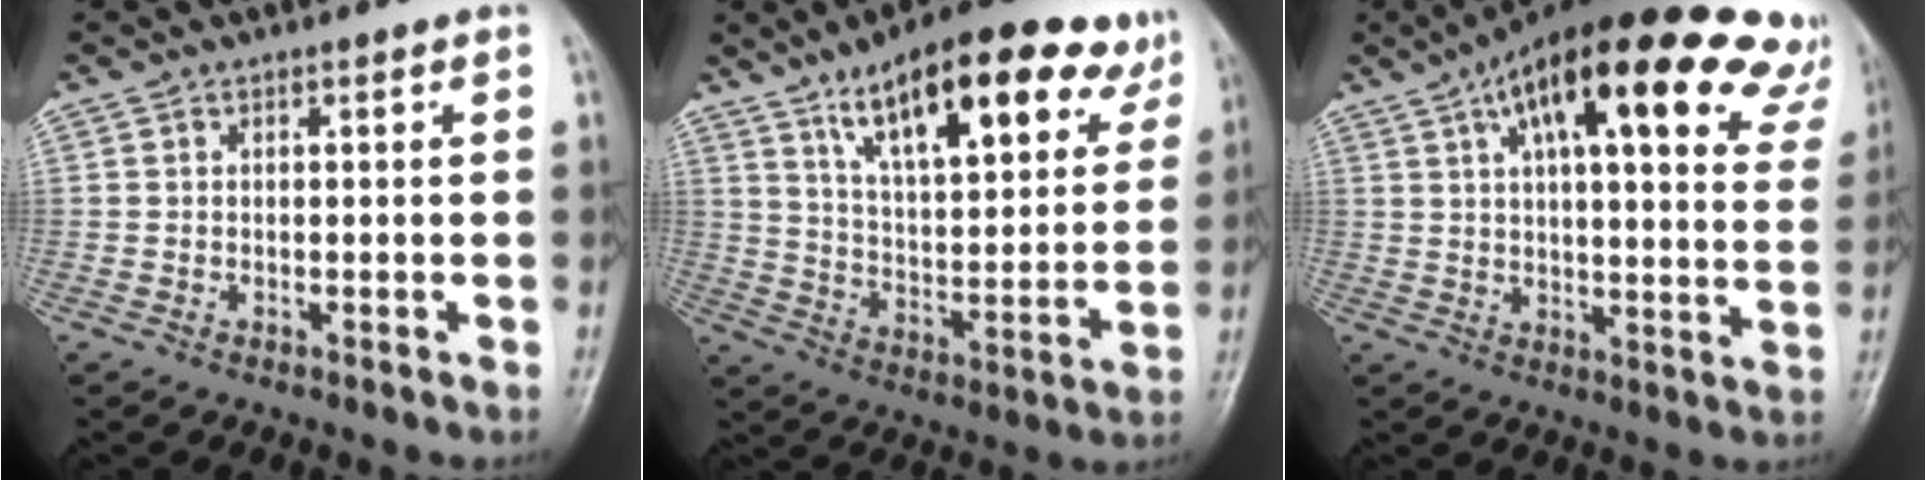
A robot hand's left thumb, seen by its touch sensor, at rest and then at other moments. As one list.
[{"total": 23.3, "force": [13.9, 8.4, 16.8], "torque": [-0.208, -0.038, 0.216]}, {"total": 30.3, "force": [16.9, 10.4, 22.9], "torque": [-0.288, 0.006, 0.223]}]